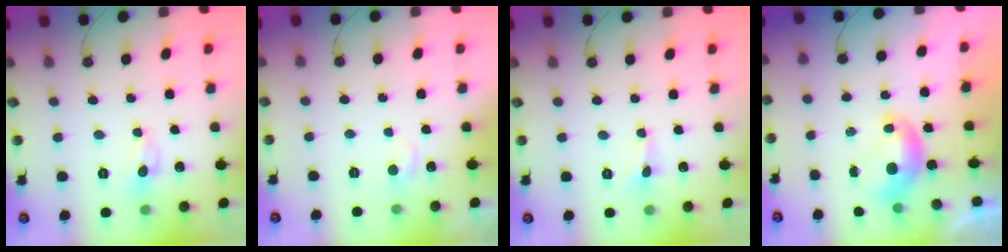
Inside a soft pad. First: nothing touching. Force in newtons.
{"total": 0.9, "press": 0.3, "slide": 0.8}
{"total": 0.8, "press": 0.8, "slide": 0.2}
{"total": 0.0}